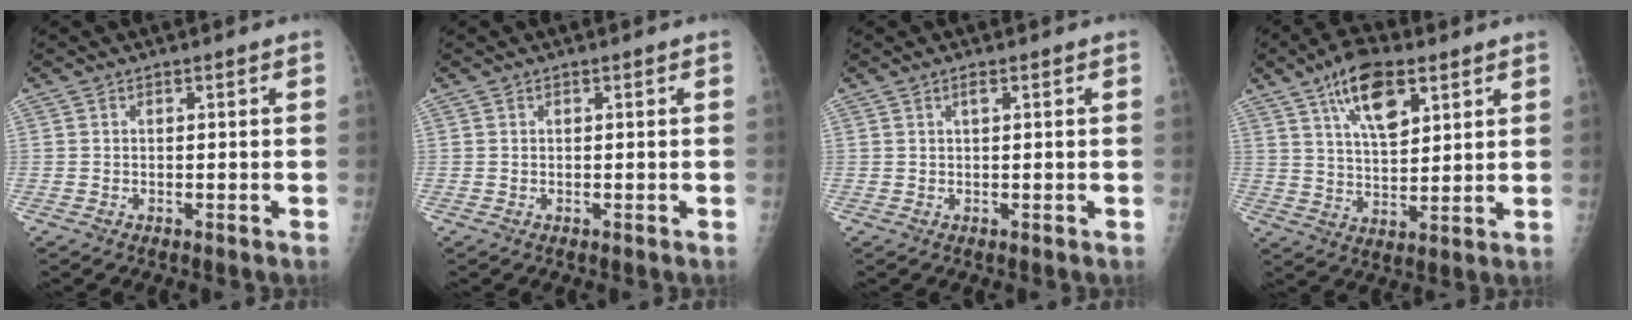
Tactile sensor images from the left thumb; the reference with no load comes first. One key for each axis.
{"total": 0.0}
{"total": 0.7, "fx": 0.4, "fy": 0.1, "fz": 0.5, "tx": -0.011, "ty": 0.003, "tz": 0.006}
{"total": 11.9, "fx": 6.3, "fy": 5.3, "fz": 8.6, "tx": -0.128, "ty": -0.022, "tz": 0.113}